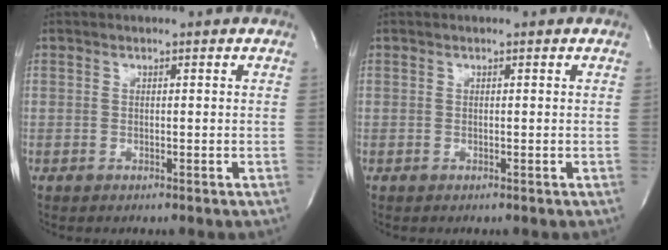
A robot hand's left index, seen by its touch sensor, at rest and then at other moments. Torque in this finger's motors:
{"motor_torque": [0.00, 0.00, 0.00, 0.00]}